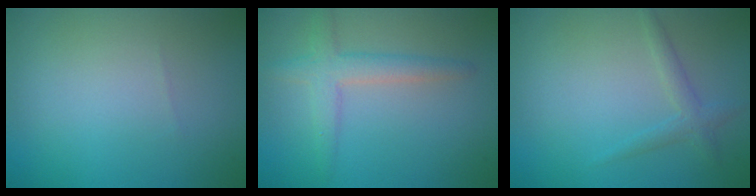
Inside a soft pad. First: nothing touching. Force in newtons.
{"total": 3.0, "press": 3.0, "slide": 0.1}
{"total": 1.6, "press": 1.6, "slide": 0.1}